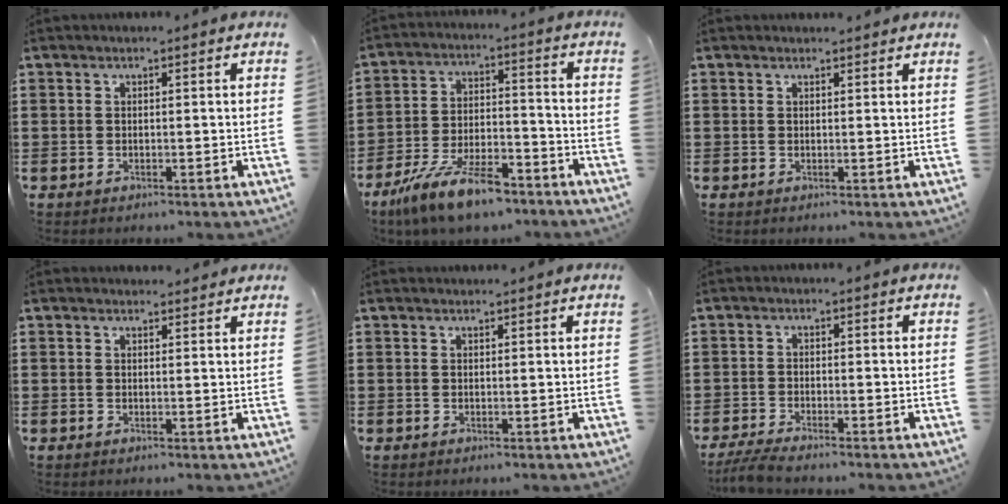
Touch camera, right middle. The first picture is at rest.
{"total": 11.1, "force": [-8.8, 2.5, 6.3], "torque": [-0.125, 0.021, -0.169]}
{"total": 0.8, "force": [0.7, 0.3, 0.1], "torque": [0.004, -0.002, 0.012]}
{"total": 1.4, "force": [1.3, 0.4, 0.1], "torque": [0.004, 0.000, 0.024]}
{"total": 0.7, "force": [0.6, -0.1, 0.0], "torque": [-0.002, 0.000, 0.013]}
{"total": 2.8, "force": [-2.4, -0.1, 1.3], "torque": [-0.043, -0.011, -0.052]}